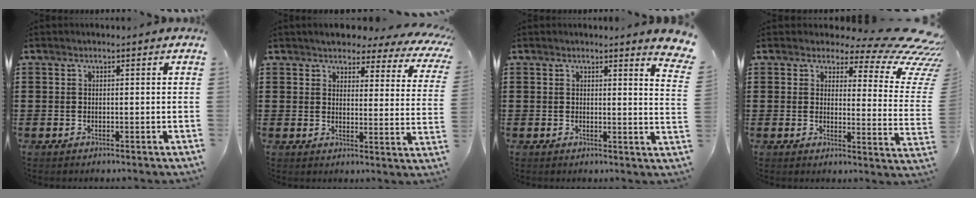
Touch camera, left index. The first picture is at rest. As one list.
[{"total": 3.7, "force": [3.6, 0.9, 0.5], "torque": [-0.034, -0.020, 0.058]}, {"total": 3.0, "force": [2.6, -0.2, 1.5], "torque": [-0.025, -0.017, 0.043]}, {"total": 8.7, "force": [6.2, 2.5, 5.6], "torque": [-0.089, -0.045, 0.105]}]